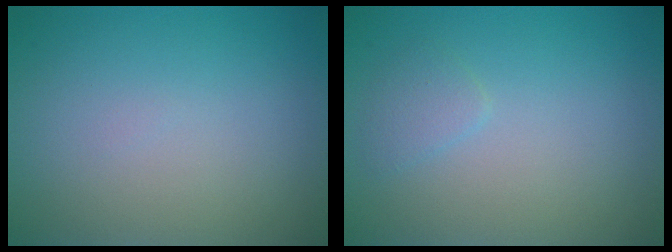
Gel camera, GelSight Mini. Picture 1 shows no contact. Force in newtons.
{"total": 1.1, "press": 1.1, "slide": 0.1}